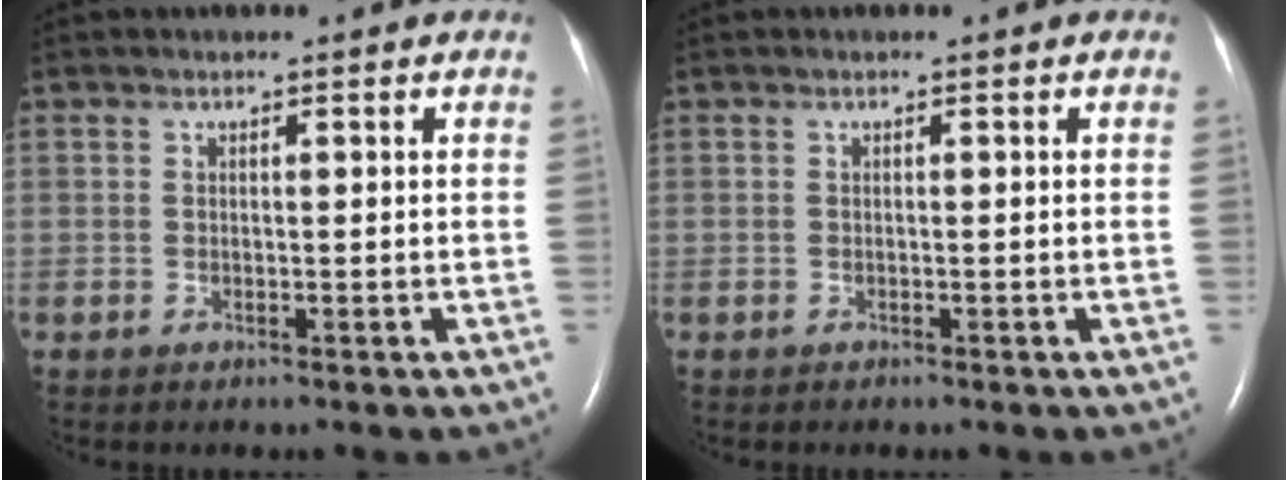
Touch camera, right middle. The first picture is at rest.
{"total": 0.0}